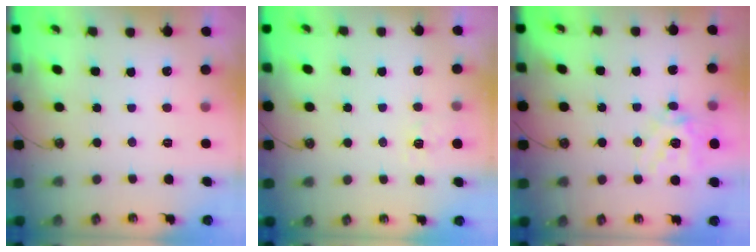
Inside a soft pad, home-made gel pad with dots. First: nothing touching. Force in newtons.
{"total": 3.2, "press": 3.2, "slide": 0.4}
{"total": 16.0, "press": 15.8, "slide": 2.6}